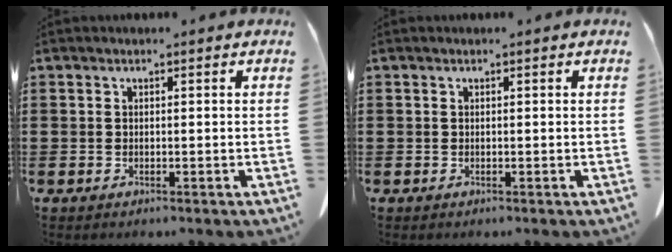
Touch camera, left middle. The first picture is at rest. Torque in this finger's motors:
{"motor_torque": [-0.06, 0.07, 0.00, 0.00]}